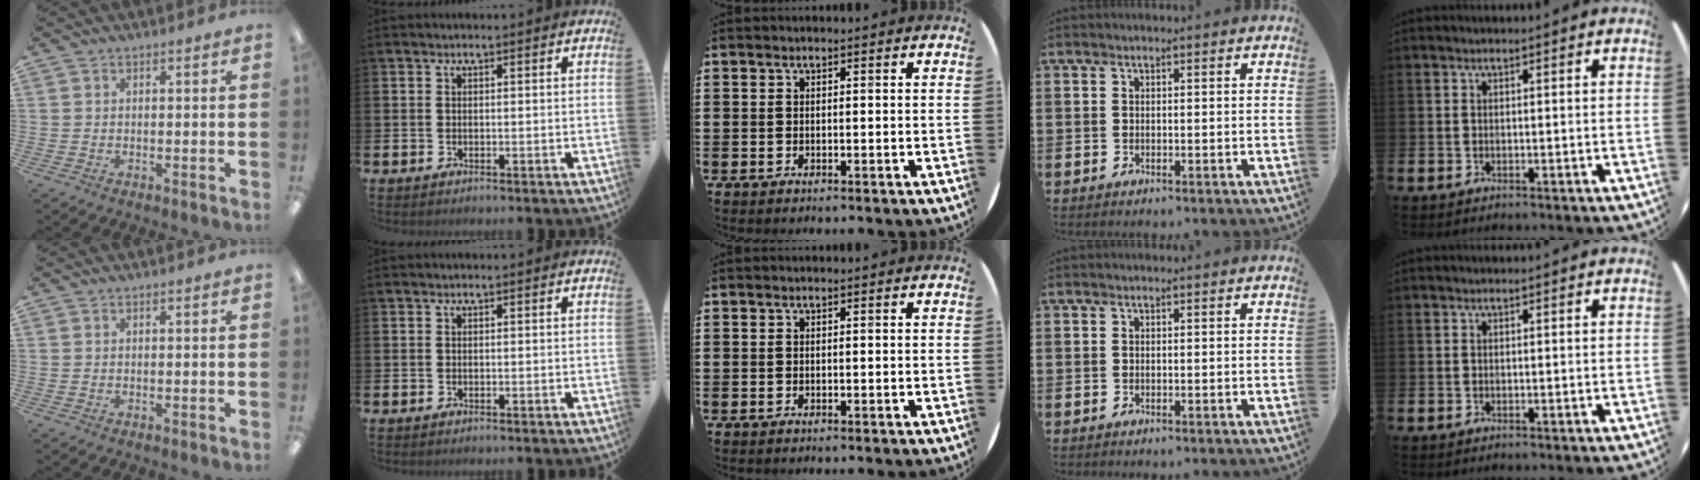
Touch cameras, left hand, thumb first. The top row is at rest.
{}